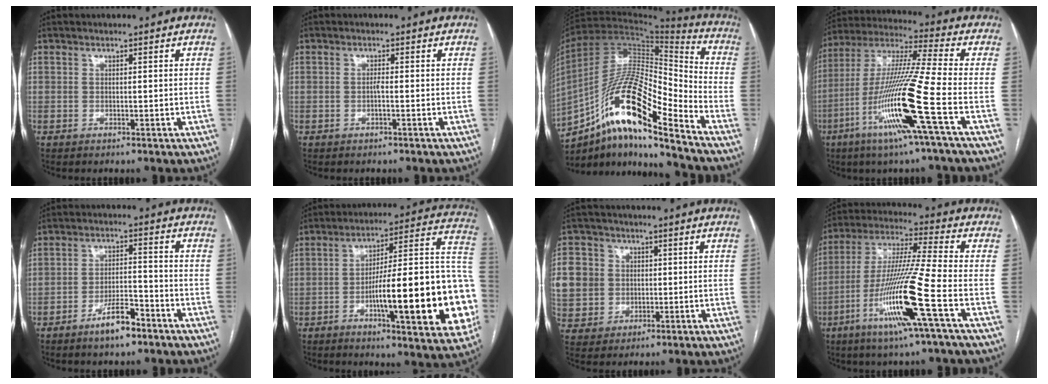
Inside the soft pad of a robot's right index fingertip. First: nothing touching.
{"total": 0.9, "force": [-0.3, 0.1, 0.8], "torque": [-0.015, 0.001, -0.004]}
{"total": 19.8, "force": [-11.7, 3.4, 15.6], "torque": [-0.300, 0.011, -0.206]}
{"total": 18.0, "force": [-6.7, -1.3, 16.6], "torque": [-0.339, -0.021, -0.135]}
{"total": 6.2, "force": [-4.3, 1.6, 4.2], "torque": [-0.078, 0.005, -0.073]}
{"total": 26.7, "force": [-5.8, 3.8, 25.8], "torque": [-0.289, 0.015, -0.080]}
{"total": 15.7, "force": [1.3, 14.7, 5.4], "torque": [-0.179, 0.044, 0.044]}
{"total": 16.6, "force": [-6.3, -1.3, 15.2], "torque": [-0.307, -0.018, -0.123]}